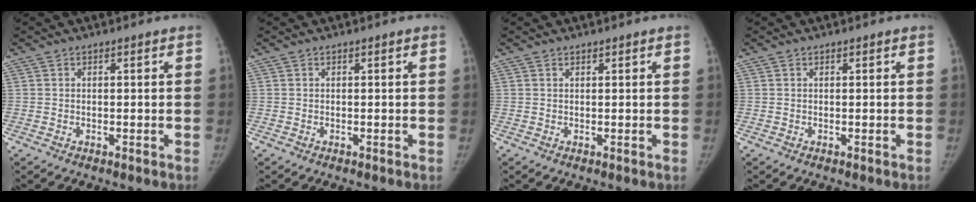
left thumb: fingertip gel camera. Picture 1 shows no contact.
{"total": 0.0}
{"total": 0.0}
{"total": 0.0}